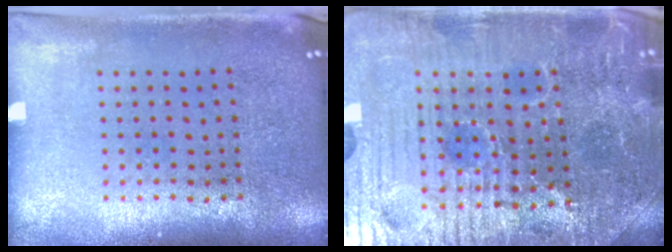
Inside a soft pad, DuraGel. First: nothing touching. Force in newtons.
{"total": 5.3, "press": 5.1, "slide": 1.5}